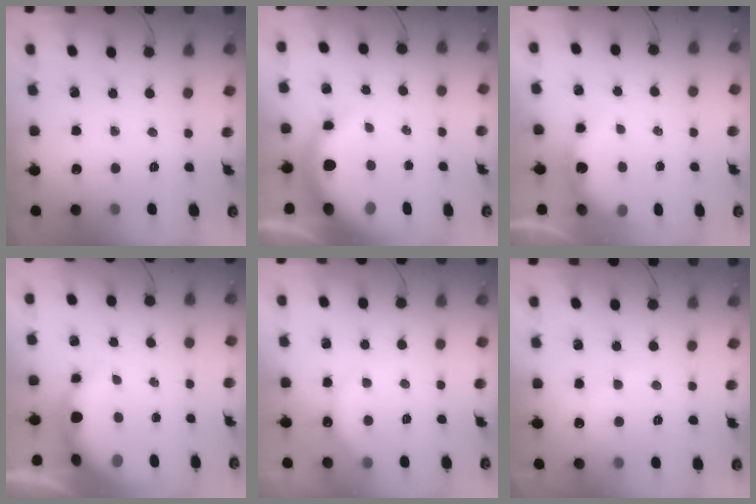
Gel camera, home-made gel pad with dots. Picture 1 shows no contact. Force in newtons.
{"total": 8.0, "press": 7.7, "slide": 1.9}
{"total": 5.3, "press": 5.3, "slide": 0.1}
{"total": 7.9, "press": 7.7, "slide": 1.4}
{"total": 7.2, "press": 7.2, "slide": 1.0}
{"total": 6.5, "press": 6.4, "slide": 1.4}